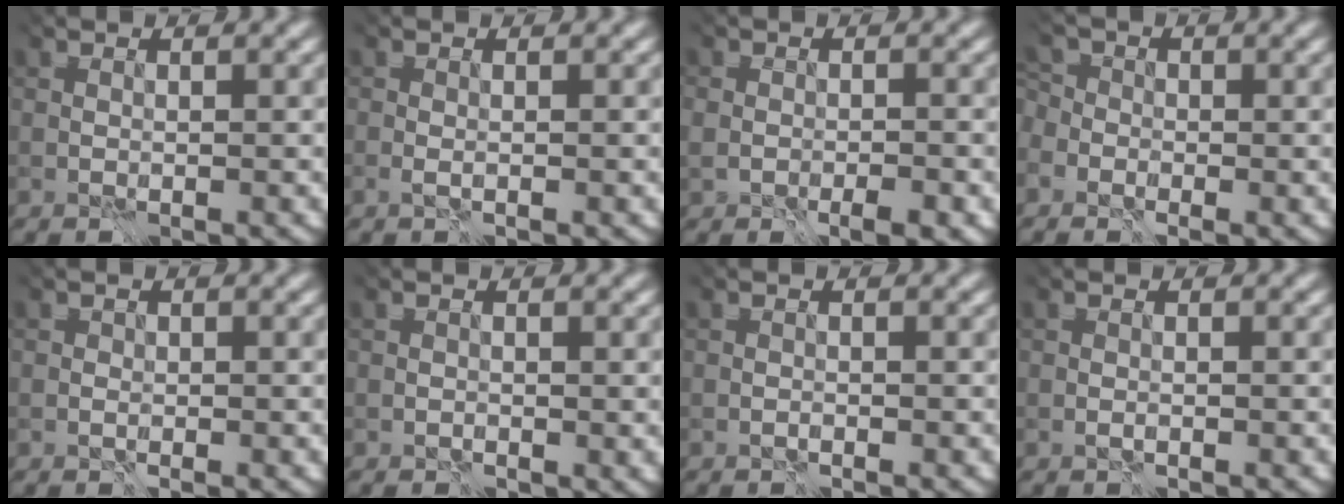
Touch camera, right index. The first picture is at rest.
{"total": 0.6, "force": [-0.5, -0.3, 0.2], "torque": [0.002, 0.008, -0.029]}
{"total": 2.2, "force": [-2.0, 0.7, 0.6], "torque": [-0.015, -0.001, -0.023]}
{"total": 5.1, "force": [0.1, 3.5, 3.7], "torque": [-0.064, 0.023, -0.020]}
{"total": 0.7, "force": [-0.7, 0.1, 0.0], "torque": [-0.001, 0.004, -0.017]}
{"total": 0.6, "force": [-0.6, 0.0, -0.1], "torque": [0.005, -0.003, -0.018]}
{"total": 1.3, "force": [-1.1, -0.5, -0.4], "torque": [0.011, -0.001, -0.029]}
{"total": 0.5, "force": [-0.5, -0.2, 0.0], "torque": [0.004, 0.006, -0.018]}